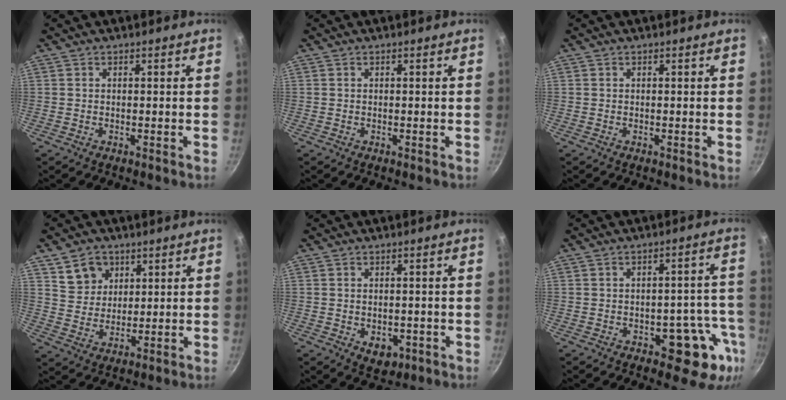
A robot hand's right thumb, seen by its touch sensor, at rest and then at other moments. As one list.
[{"total": 0.0}, {"total": 0.0}, {"total": 7.2, "force": [3.5, 5.8, 2.3], "torque": [-0.011, -0.008, 0.070]}, {"total": 4.7, "force": [-1.4, 3.3, 3.1], "torque": [-0.033, 0.000, -0.008]}, {"total": 11.0, "force": [-4.5, 6.0, 8.0], "torque": [-0.033, 0.034, -0.050]}]